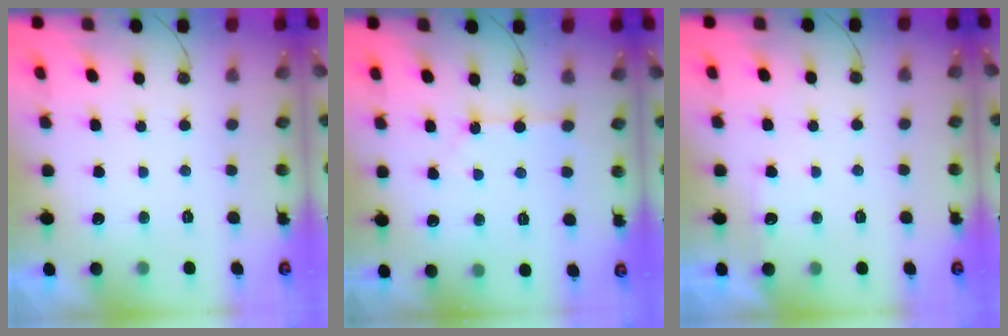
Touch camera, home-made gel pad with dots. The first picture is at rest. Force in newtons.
{"total": 1.4, "press": 1.4, "slide": 0.2}
{"total": 2.8, "press": 2.7, "slide": 0.4}